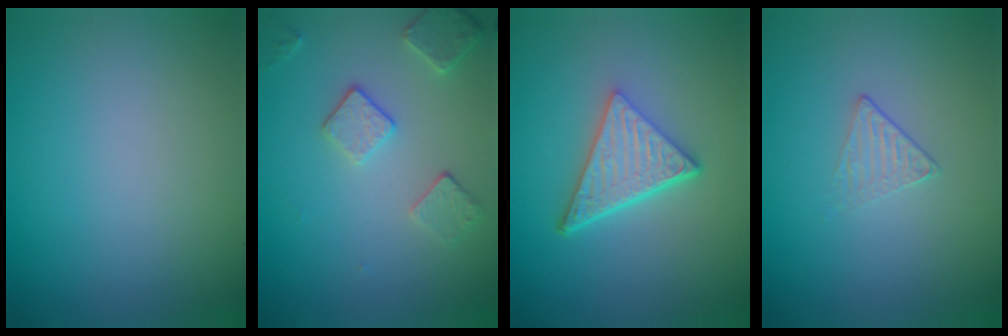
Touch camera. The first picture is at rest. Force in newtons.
{"total": 2.6, "press": 2.5, "slide": 0.8}
{"total": 5.1, "press": 3.6, "slide": 3.7}
{"total": 1.1, "press": 0.5, "slide": 1.0}